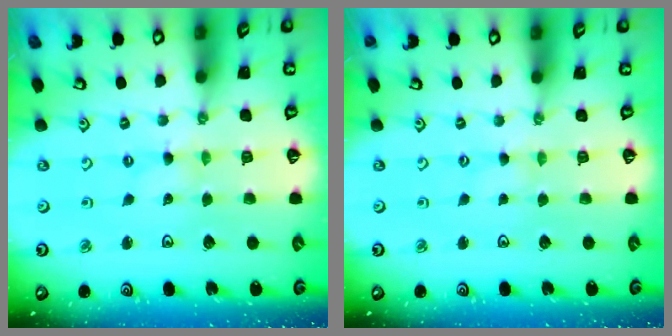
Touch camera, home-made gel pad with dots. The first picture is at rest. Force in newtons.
{"total": 0.0}